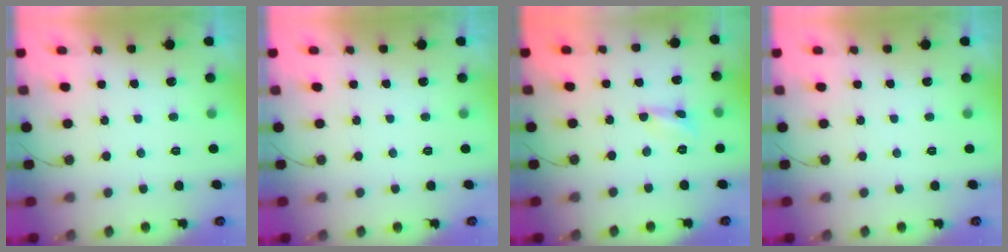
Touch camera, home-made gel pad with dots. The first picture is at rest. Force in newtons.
{"total": 0.0}
{"total": 1.6, "press": 1.6, "slide": 0.1}
{"total": 0.0}